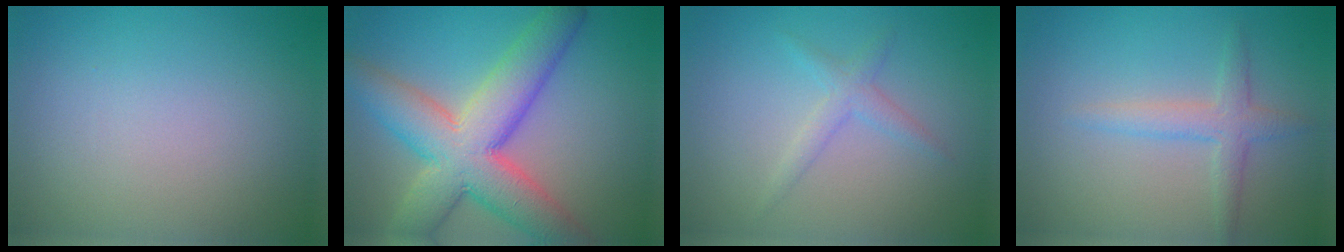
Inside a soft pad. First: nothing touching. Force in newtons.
{"total": 10.0, "press": 10.0, "slide": 0.6}
{"total": 1.7, "press": 1.7, "slide": 0.1}
{"total": 2.4, "press": 2.4, "slide": 0.2}